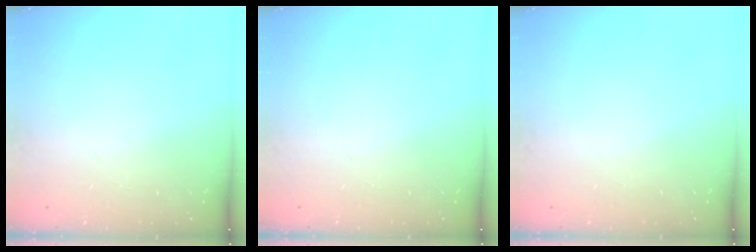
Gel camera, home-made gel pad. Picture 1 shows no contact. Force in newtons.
{"total": 0.0}
{"total": 0.0}